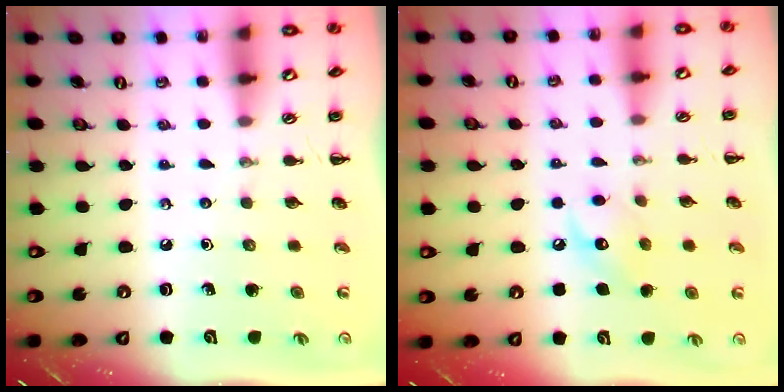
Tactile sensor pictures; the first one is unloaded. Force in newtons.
{"total": 8.2, "press": 8.2, "slide": 0.5}